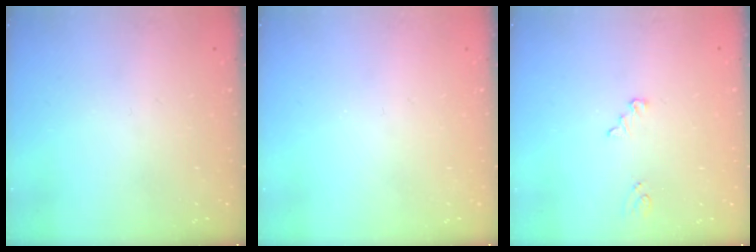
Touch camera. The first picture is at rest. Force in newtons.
{"total": 0.0}
{"total": 2.6, "press": 2.5, "slide": 0.3}